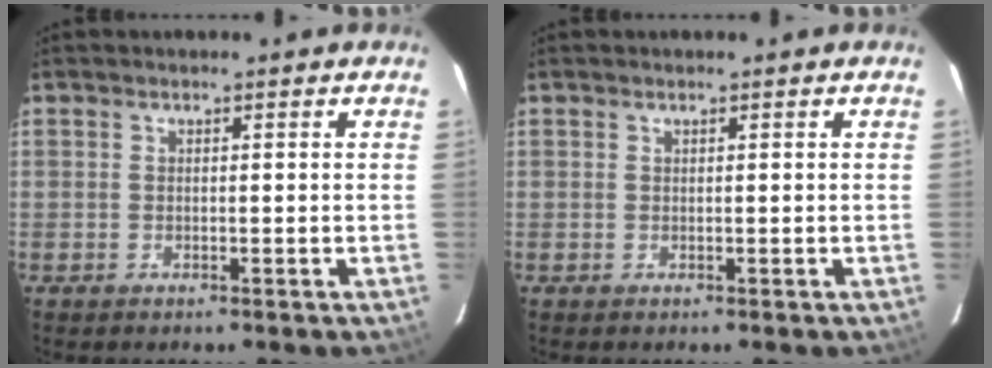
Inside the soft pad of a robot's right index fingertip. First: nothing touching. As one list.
[{"total": 0.0}]